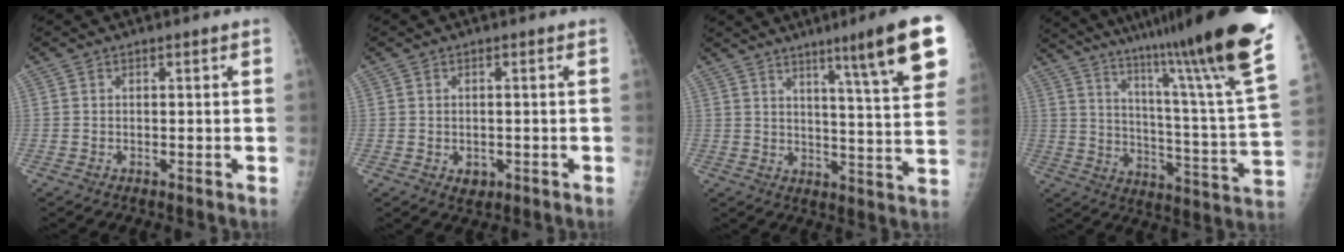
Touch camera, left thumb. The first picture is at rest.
{"total": 2.2, "force": [-0.5, 1.8, 1.2], "torque": [-0.008, -0.001, 0.001]}
{"total": 16.5, "force": [9.0, 0.9, 13.9], "torque": [-0.176, -0.042, 0.122]}
{"total": 30.8, "force": [22.2, 1.1, 21.3], "torque": [-0.300, -0.122, 0.320]}